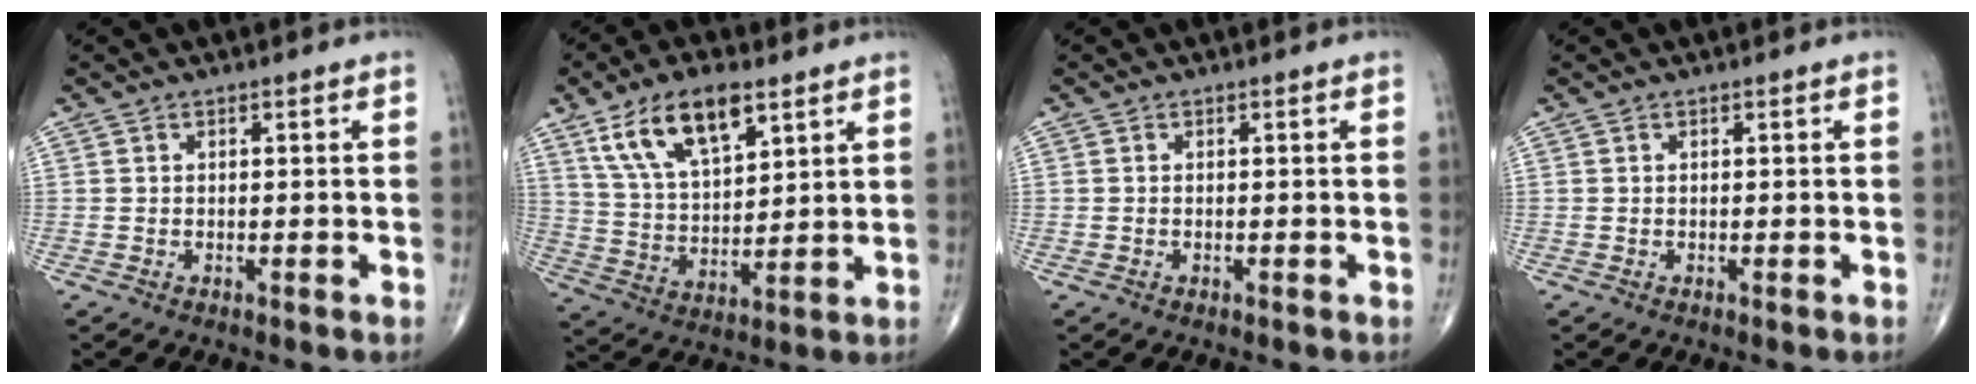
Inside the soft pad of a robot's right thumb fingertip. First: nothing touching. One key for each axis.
{"total": 14.7, "fx": 8.2, "fy": 6.6, "fz": 10.2, "tx": -0.165, "ty": -0.025, "tz": 0.158}
{"total": 0.0}
{"total": 0.0}